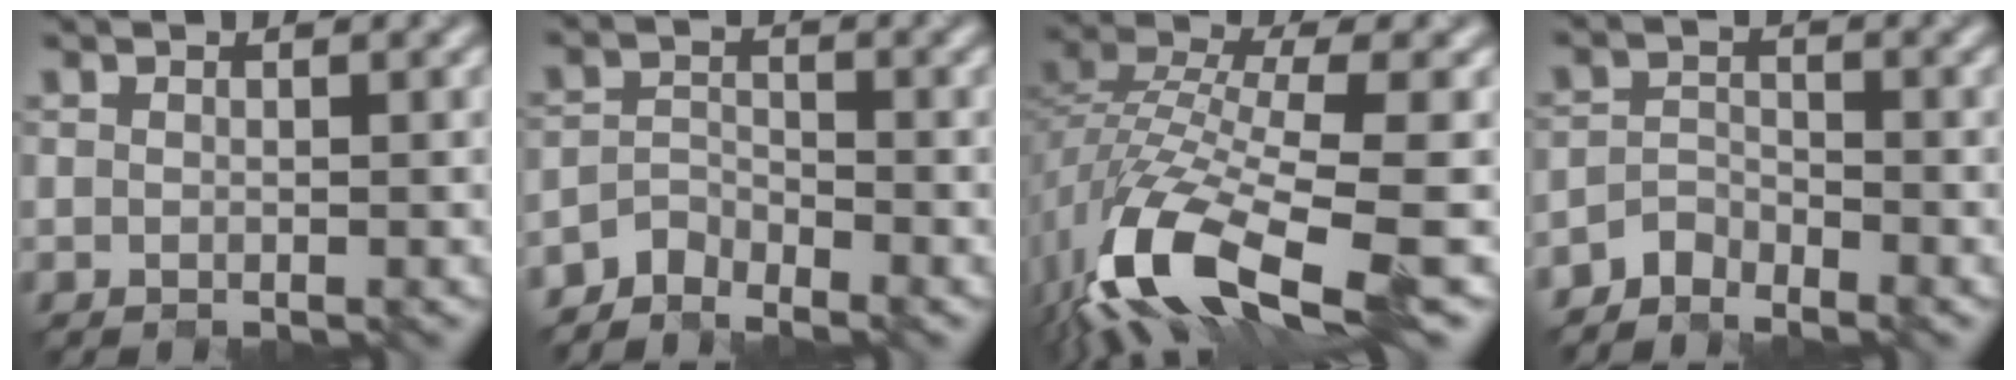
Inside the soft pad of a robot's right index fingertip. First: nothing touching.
{"total": 2.5, "force": [-2.4, 0.7, 0.2], "torque": [-0.002, 0.003, -0.056]}
{"total": 12.1, "force": [-5.7, 4.1, 9.8], "torque": [-0.202, -0.011, -0.110]}
{"total": 2.3, "force": [-2.2, 0.7, 0.1], "torque": [0.000, 0.005, -0.050]}